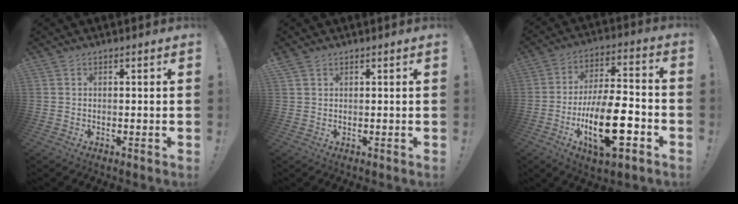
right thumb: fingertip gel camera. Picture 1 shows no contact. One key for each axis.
{"total": 1.4, "fx": 1.0, "fy": 0.8, "fz": 0.5, "tx": -0.005, "ty": -0.002, "tz": 0.019}
{"total": 20.0, "fx": -7.2, "fy": 7.6, "fz": 17.1, "tx": -0.305, "ty": 0.028, "tz": -0.114}